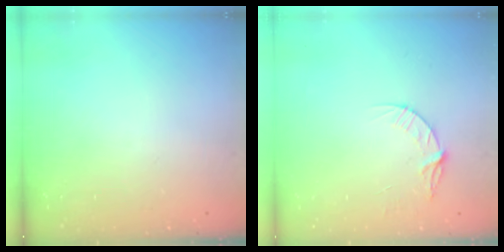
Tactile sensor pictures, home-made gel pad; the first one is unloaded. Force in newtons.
{"total": 5.6, "press": 5.6, "slide": 0.6}